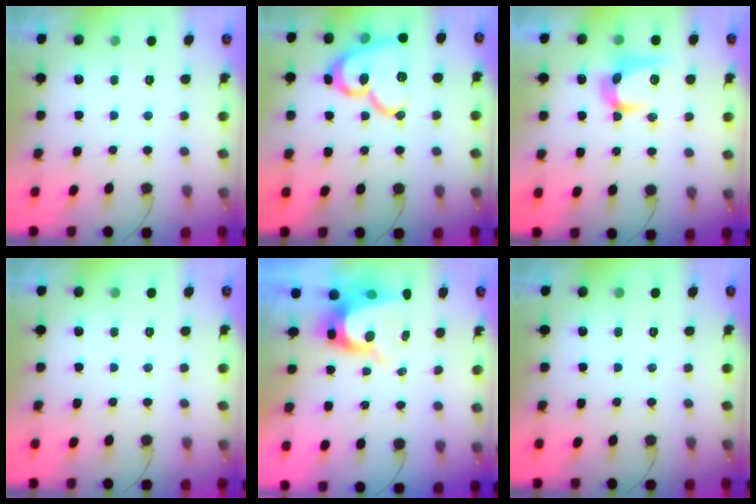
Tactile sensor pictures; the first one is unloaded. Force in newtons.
{"total": 17.1, "press": 17.0, "slide": 0.9}
{"total": 12.6, "press": 12.6, "slide": 0.4}
{"total": 0.0}
{"total": 8.6, "press": 8.5, "slide": 0.5}
{"total": 0.0}